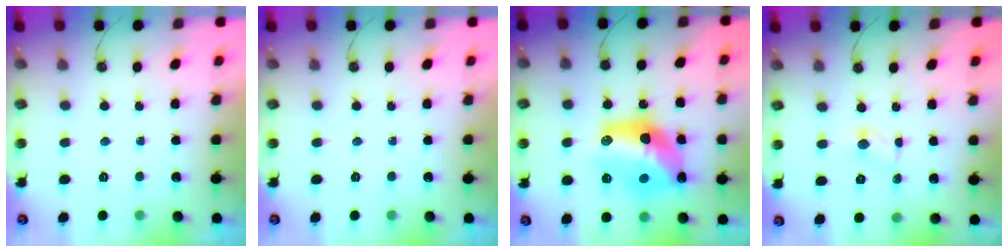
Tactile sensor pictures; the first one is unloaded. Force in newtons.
{"total": 0.0}
{"total": 17.2, "press": 17.1, "slide": 1.5}
{"total": 2.7, "press": 2.7, "slide": 0.3}